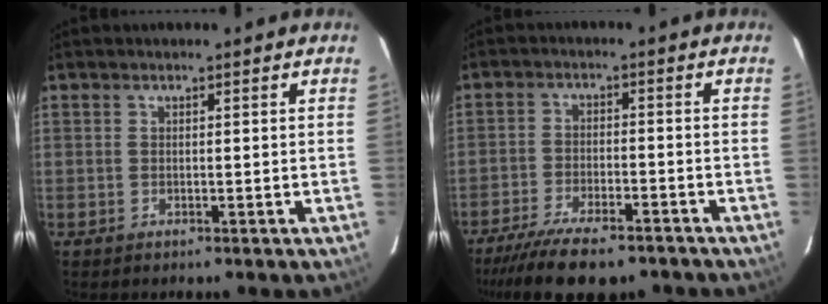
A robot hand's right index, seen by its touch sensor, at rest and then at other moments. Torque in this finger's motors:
{"motor_torque": [1.15, -1.00, 0.67, 0.15]}